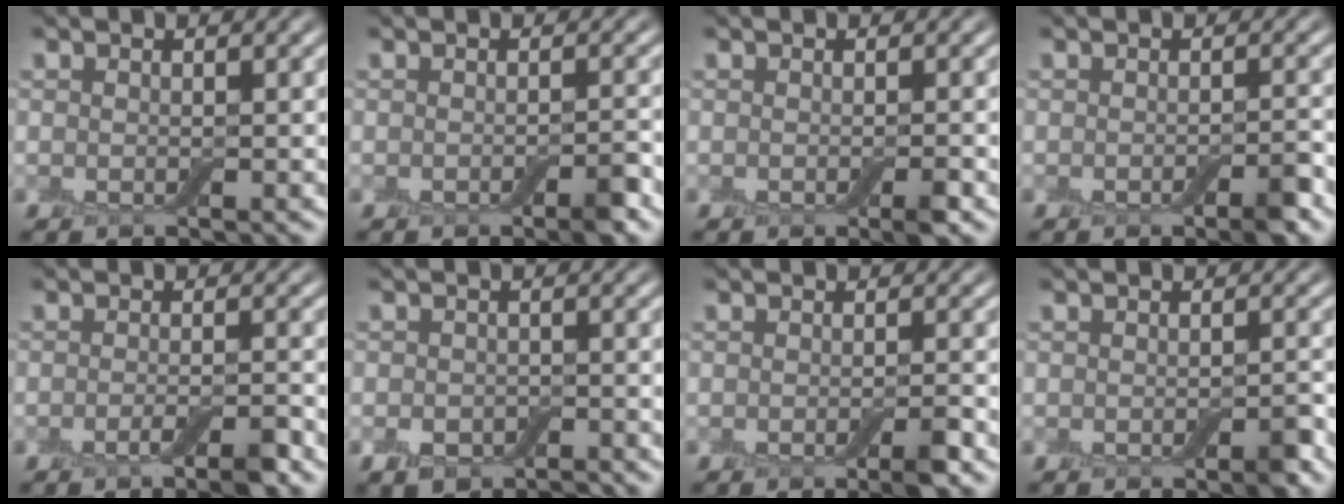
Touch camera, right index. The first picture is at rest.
{"total": 1.7, "force": [-0.9, 0.3, 1.4], "torque": [-0.016, 0.000, -0.014]}
{"total": 1.4, "force": [-0.6, 0.2, 1.3], "torque": [-0.019, -0.003, -0.010]}
{"total": 2.0, "force": [-1.1, 0.4, 1.6], "torque": [-0.021, -0.001, -0.016]}
{"total": 2.6, "force": [-1.4, 0.6, 2.2], "torque": [-0.033, -0.001, -0.027]}
{"total": 2.7, "force": [-1.8, 1.6, 1.3], "torque": [-0.019, -0.005, -0.035]}
{"total": 2.0, "force": [-0.9, 0.3, 1.8], "torque": [-0.026, -0.002, -0.015]}
{"total": 1.5, "force": [-0.8, 0.4, 1.2], "torque": [-0.017, -0.002, -0.011]}